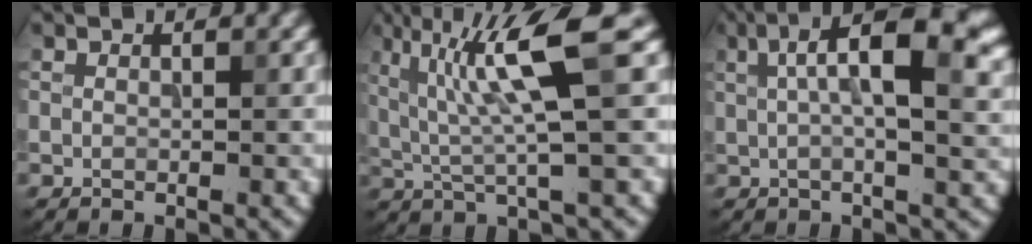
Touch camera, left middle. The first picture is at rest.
{"total": 7.8, "force": [2.1, 1.0, 7.5], "torque": [-0.138, 0.011, 0.037]}
{"total": 9.3, "force": [2.5, 3.0, 8.5], "torque": [-0.121, 0.013, 0.034]}